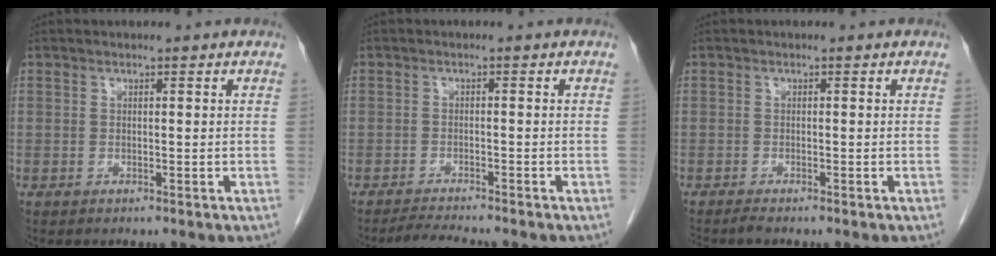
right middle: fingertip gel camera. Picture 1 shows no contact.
{"total": 3.6, "force": [-3.4, -0.5, 1.1], "torque": [-0.023, -0.016, -0.056]}
{"total": 1.0, "force": [-1.0, -0.1, 0.4], "torque": [-0.014, -0.003, -0.020]}